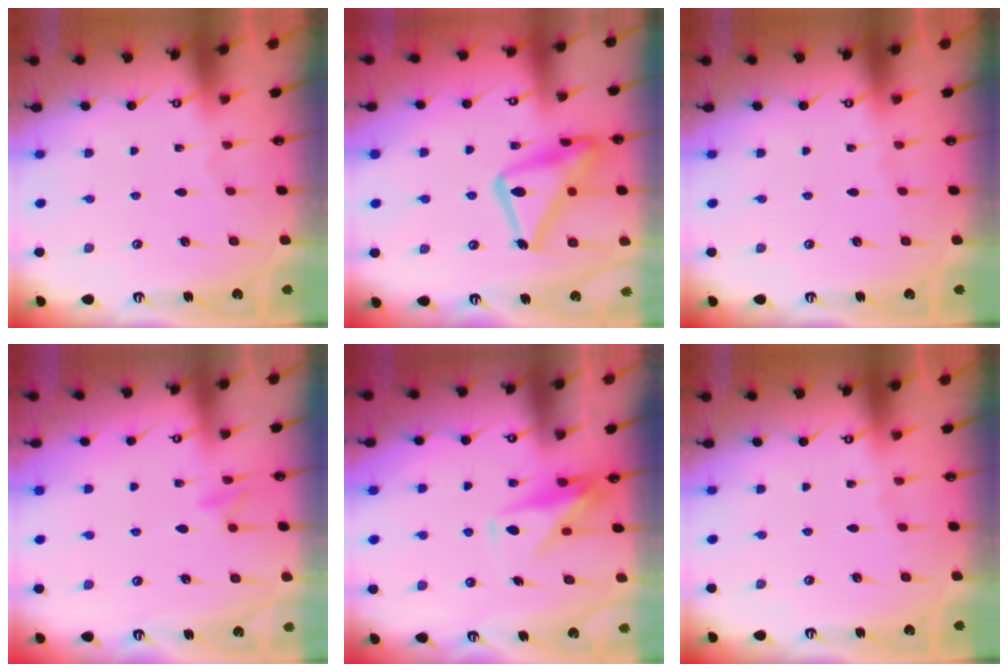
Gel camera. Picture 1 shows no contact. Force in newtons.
{"total": 20.9, "press": 20.8, "slide": 1.5}
{"total": 0.0}
{"total": 7.0, "press": 7.0, "slide": 1.0}
{"total": 10.1, "press": 10.0, "slide": 1.2}
{"total": 0.0}